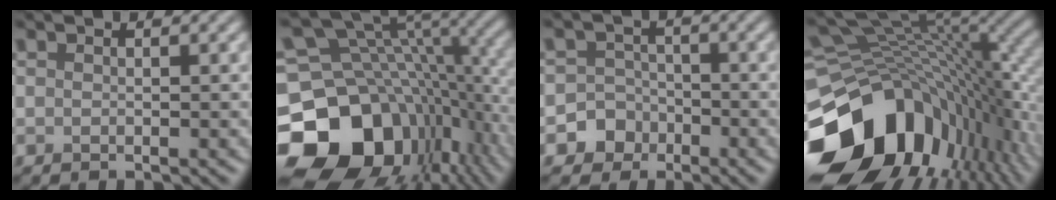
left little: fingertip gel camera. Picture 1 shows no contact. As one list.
[{"total": 17.4, "force": [-4.6, 13.2, 10.3], "torque": [-0.201, -0.019, -0.063]}, {"total": 4.0, "force": [-2.0, 3.5, 0.3], "torque": [0.036, -0.002, -0.050]}, {"total": 16.4, "force": [-5.6, 11.1, 10.6], "torque": [-0.189, -0.016, -0.094]}]